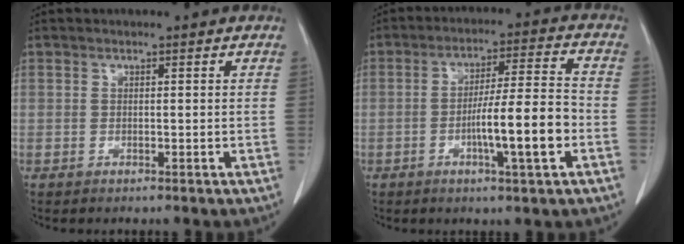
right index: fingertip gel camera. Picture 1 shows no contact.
{"total": 10.6, "force": [-3.2, 0.2, 10.1], "torque": [-0.167, 0.003, -0.053]}